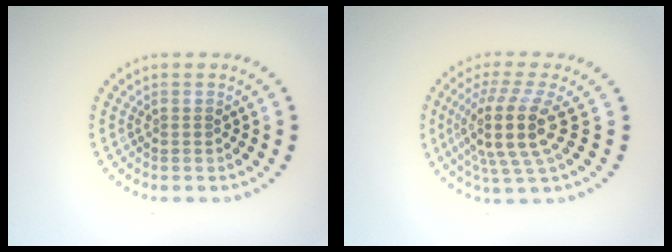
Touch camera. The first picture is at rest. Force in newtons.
{"total": 4.9, "press": 3.7, "slide": 3.2}